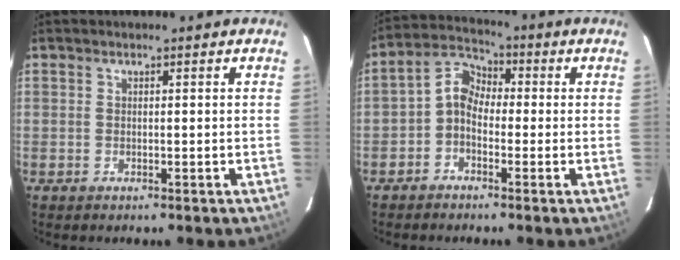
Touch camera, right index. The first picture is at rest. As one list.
[{"total": 5.3, "force": [-1.6, 3.9, 3.1], "torque": [-0.065, 0.022, -0.041]}]